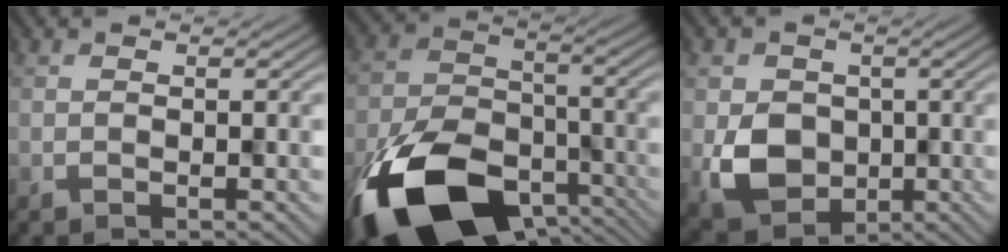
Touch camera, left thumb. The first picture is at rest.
{"total": 17.7, "force": [-10.2, 9.8, 10.6], "torque": [-0.227, -0.056, -0.155]}
{"total": 6.1, "force": [-0.5, 5.2, 3.0], "torque": [-0.064, -0.015, -0.012]}